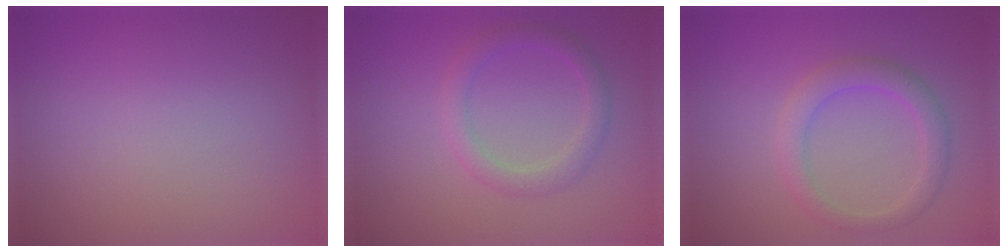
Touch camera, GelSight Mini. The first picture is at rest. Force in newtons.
{"total": 2.3, "press": 2.3, "slide": 0.1}
{"total": 2.9, "press": 2.9, "slide": 0.2}